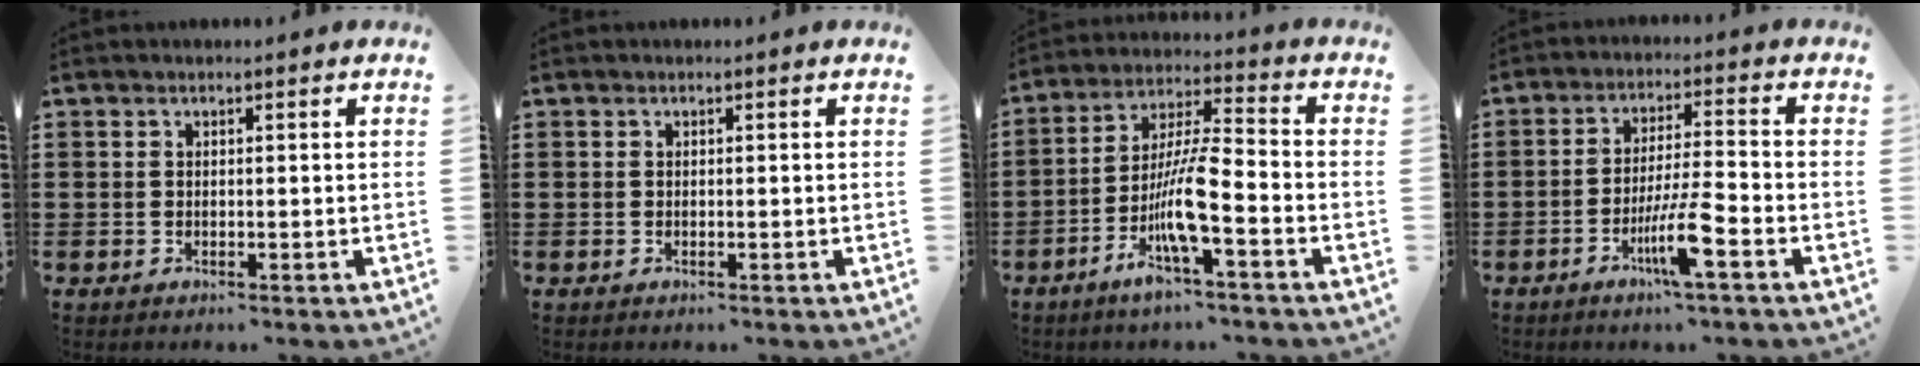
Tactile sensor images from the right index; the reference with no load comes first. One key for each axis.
{"total": 0.0}
{"total": 9.6, "fx": -4.1, "fy": 1.1, "fz": 8.7, "tx": -0.177, "ty": -0.013, "tz": -0.080}
{"total": 7.7, "fx": -3.5, "fy": 0.5, "fz": 6.8, "tx": -0.136, "ty": -0.012, "tz": -0.068}